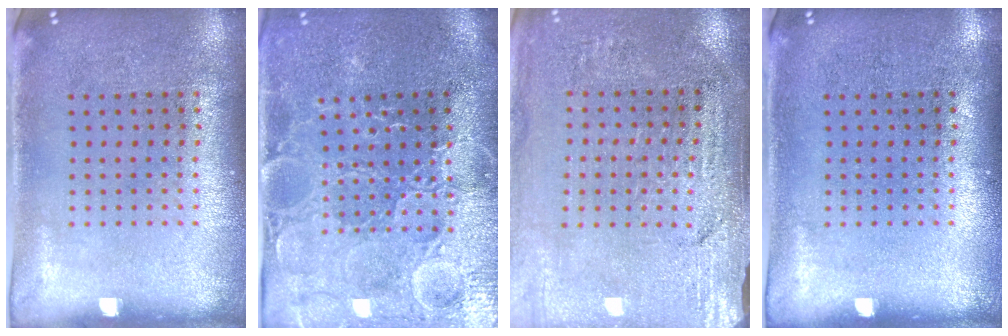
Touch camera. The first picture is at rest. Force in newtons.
{"total": 3.6, "press": 3.5, "slide": 1.0}
{"total": 3.1, "press": 3.1, "slide": 0.3}
{"total": 0.0}